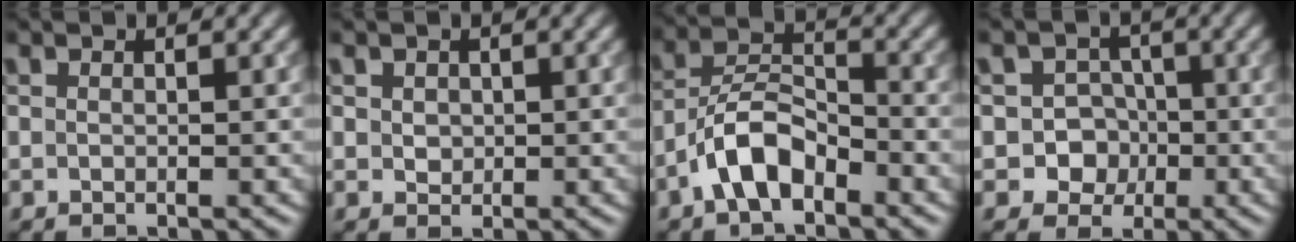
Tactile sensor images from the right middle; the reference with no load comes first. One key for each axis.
{"total": 1.1, "fx": 0.3, "fy": 1.0, "fz": 0.4, "tx": -0.007, "ty": 0.000, "tz": 0.008}
{"total": 5.0, "fx": -3.0, "fy": 2.2, "fz": 3.2, "tx": -0.054, "ty": 0.014, "tz": -0.064}
{"total": 5.4, "fx": -1.4, "fy": 5.0, "fz": 1.4, "tx": 0.002, "ty": 0.018, "tz": -0.043}